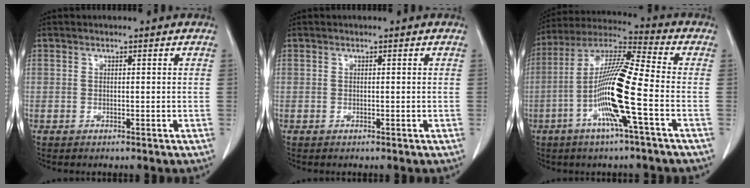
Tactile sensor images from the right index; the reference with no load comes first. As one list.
[{"total": 0.0}, {"total": 14.4, "force": [-4.1, 0.0, 13.8], "torque": [-0.273, -0.001, -0.089]}]